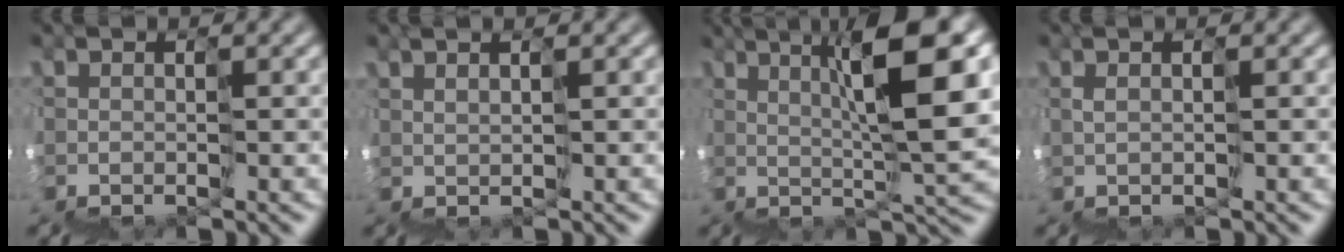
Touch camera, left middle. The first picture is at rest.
{"total": 1.3, "force": [1.1, -0.7, 0.2], "torque": [-0.003, 0.013, 0.028]}
{"total": 7.9, "force": [3.6, -0.4, 7.0], "torque": [-0.099, 0.033, 0.060]}
{"total": 0.7, "force": [0.4, -0.5, 0.4], "torque": [-0.008, 0.009, 0.010]}